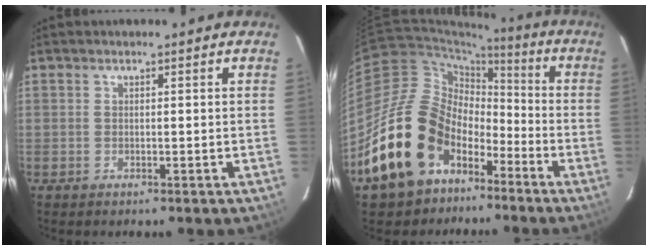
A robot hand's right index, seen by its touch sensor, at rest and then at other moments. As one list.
[{"total": 18.7, "force": [-10.1, 12.9, 8.9], "torque": [-0.189, 0.019, -0.153]}]